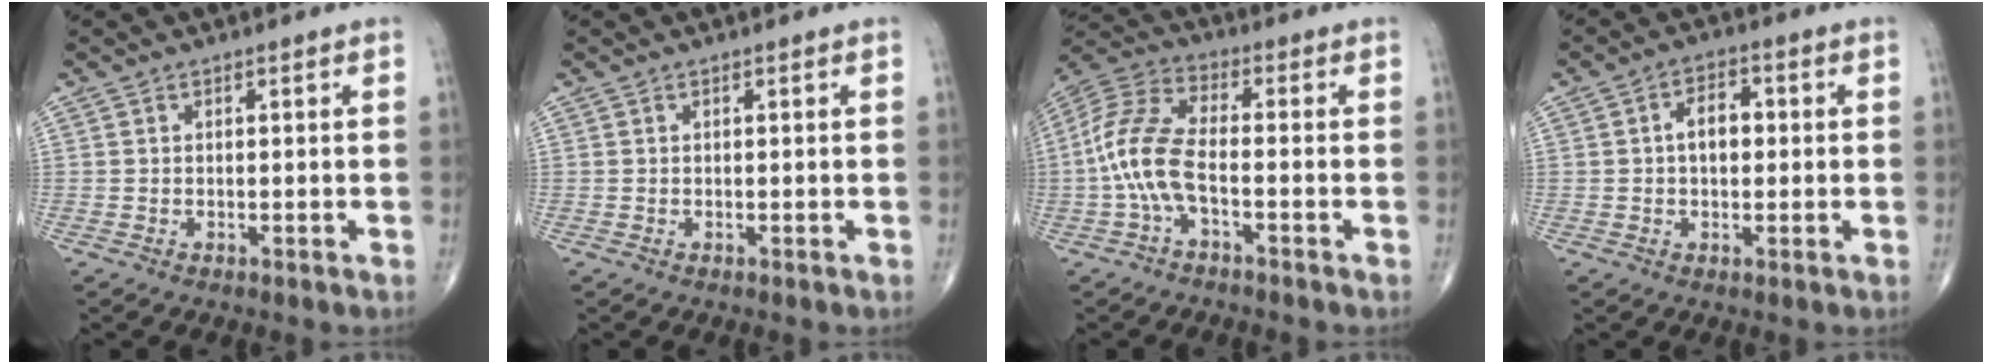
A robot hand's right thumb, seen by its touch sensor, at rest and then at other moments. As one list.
[{"total": 0.0}, {"total": 11.0, "force": [-2.7, 4.6, 9.6], "torque": [-0.222, 0.035, -0.061]}, {"total": 5.4, "force": [0.3, 3.4, 4.2], "torque": [-0.056, 0.014, -0.002]}]